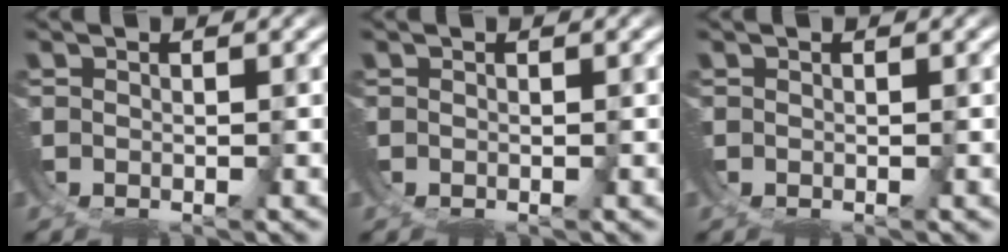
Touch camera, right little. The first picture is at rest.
{"total": 0.0}
{"total": 0.0}